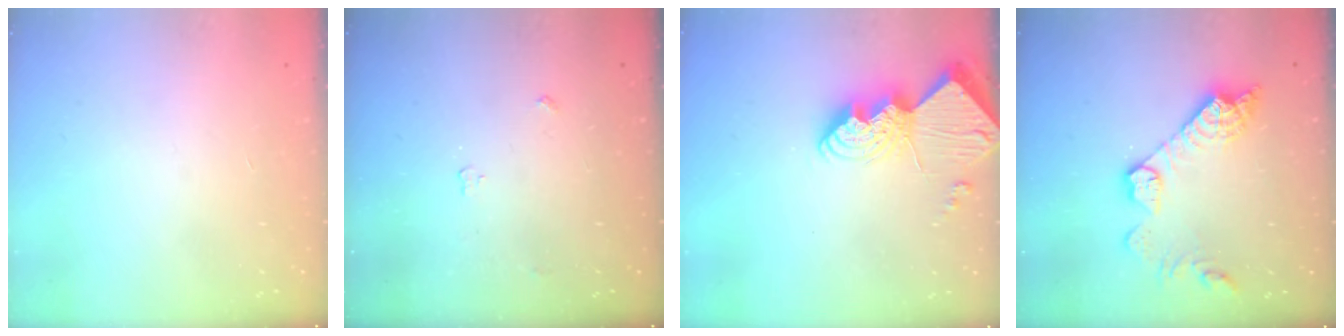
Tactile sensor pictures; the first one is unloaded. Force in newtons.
{"total": 3.0, "press": 2.9, "slide": 0.5}
{"total": 12.9, "press": 12.9, "slide": 0.8}
{"total": 14.7, "press": 14.7, "slide": 0.9}